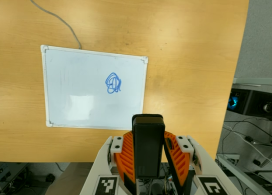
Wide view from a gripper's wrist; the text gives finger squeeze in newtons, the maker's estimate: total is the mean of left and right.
{"total": 3.9, "left": 3.0, "right": 4.8}